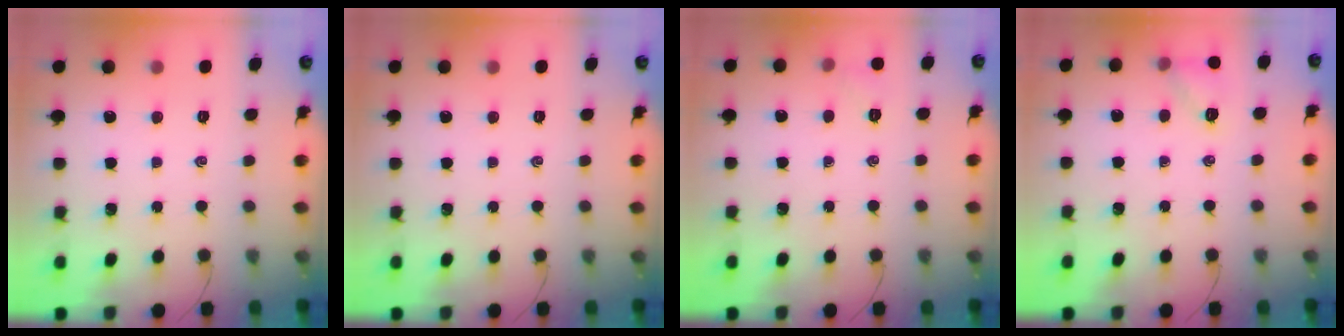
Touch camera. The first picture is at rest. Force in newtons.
{"total": 0.0}
{"total": 4.3, "press": 4.1, "slide": 1.2}
{"total": 8.2, "press": 8.0, "slide": 1.7}